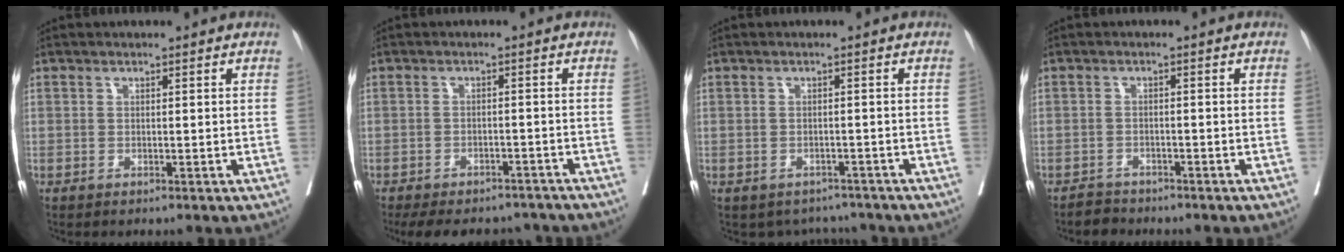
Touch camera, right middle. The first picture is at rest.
{"total": 12.7, "force": [-11.0, 5.0, 3.9], "torque": [-0.069, 0.006, -0.137]}
{"total": 4.2, "force": [-3.7, 2.1, 0.1], "torque": [0.009, 0.013, -0.045]}
{"total": 2.2, "force": [-2.1, 0.8, -0.4], "torque": [0.004, -0.002, -0.039]}